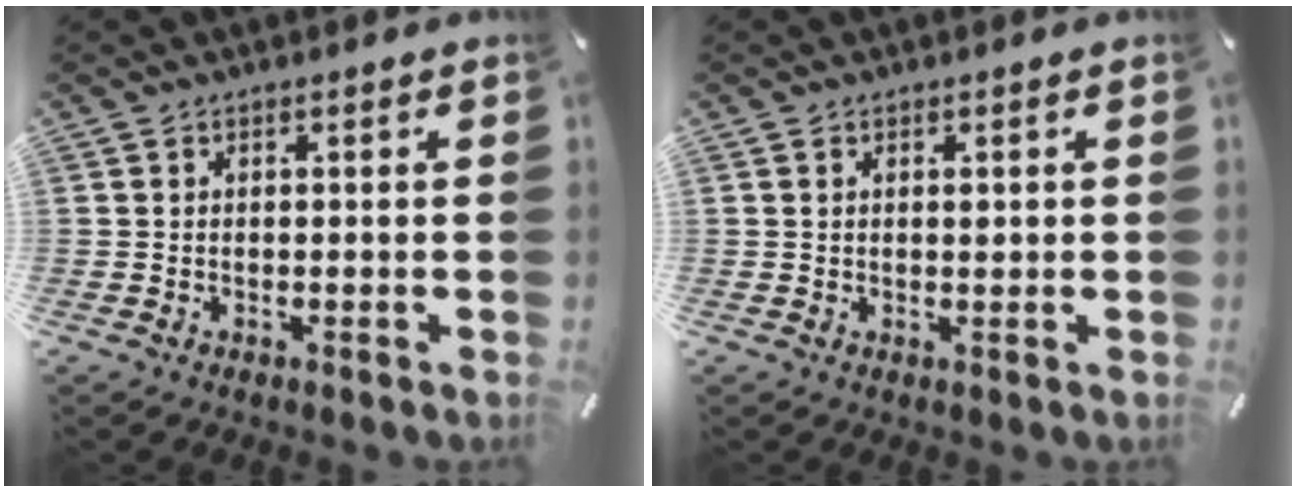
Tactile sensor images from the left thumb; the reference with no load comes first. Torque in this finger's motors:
{"motor_torque": [0.35, 0.32, 0.26, -0.19, -0.01]}